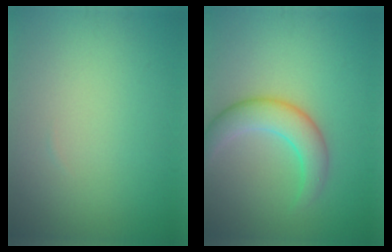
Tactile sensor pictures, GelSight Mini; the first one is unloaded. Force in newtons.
{"total": 4.3, "press": 4.3, "slide": 0.1}